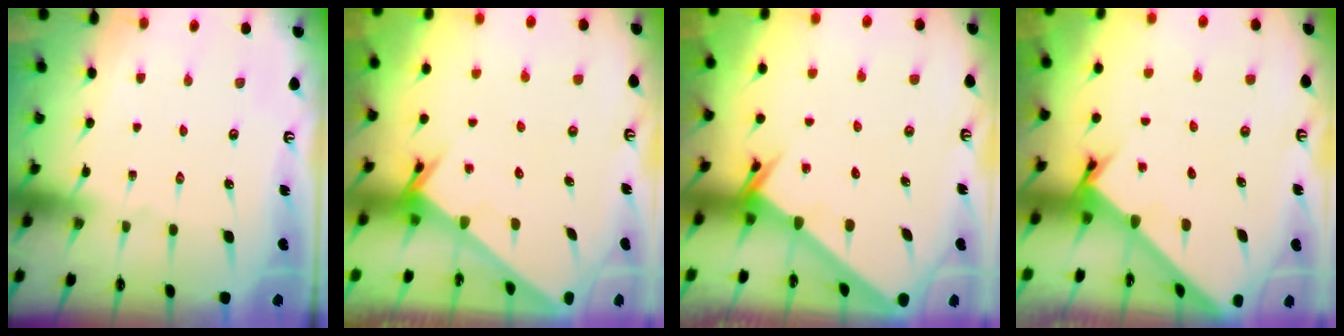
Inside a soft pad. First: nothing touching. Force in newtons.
{"total": 2.5, "press": 2.5, "slide": 0.1}
{"total": 2.3, "press": 2.3, "slide": 0.2}
{"total": 1.9, "press": 1.9, "slide": 0.2}